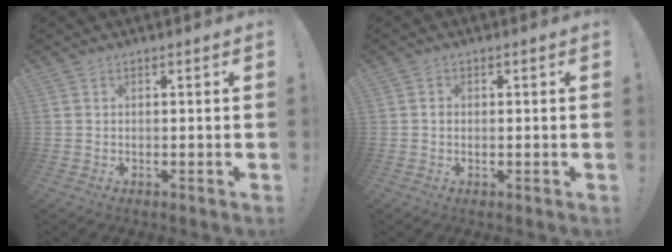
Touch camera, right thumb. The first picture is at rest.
{"total": 0.7, "force": [-0.1, 0.5, 0.4], "torque": [-0.012, 0.006, -0.002]}